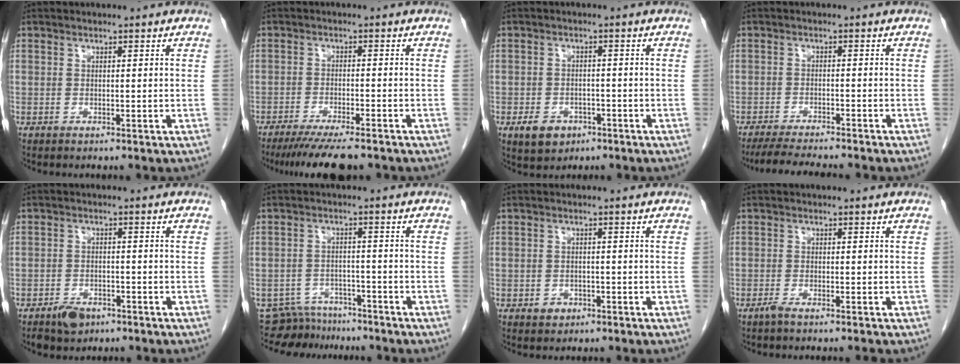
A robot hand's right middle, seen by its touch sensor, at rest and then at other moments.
{"total": 9.3, "force": [-7.8, 0.9, 5.1], "torque": [-0.076, -0.021, -0.120]}
{"total": 4.9, "force": [-2.7, 3.5, 2.2], "torque": [-0.039, 0.000, -0.034]}
{"total": 8.4, "force": [-7.4, 0.3, 3.8], "torque": [-0.060, -0.019, -0.116]}
{"total": 3.8, "force": [-2.6, 2.2, 1.7], "torque": [-0.030, 0.001, -0.037]}
{"total": 7.9, "force": [-7.4, 2.8, 0.1], "torque": [-0.001, 0.004, -0.108]}
{"total": 1.7, "force": [-0.9, 1.3, 0.5], "torque": [-0.011, 0.003, -0.009]}
{"total": 1.6, "force": [-1.3, -0.1, 0.8], "torque": [-0.020, -0.003, -0.026]}